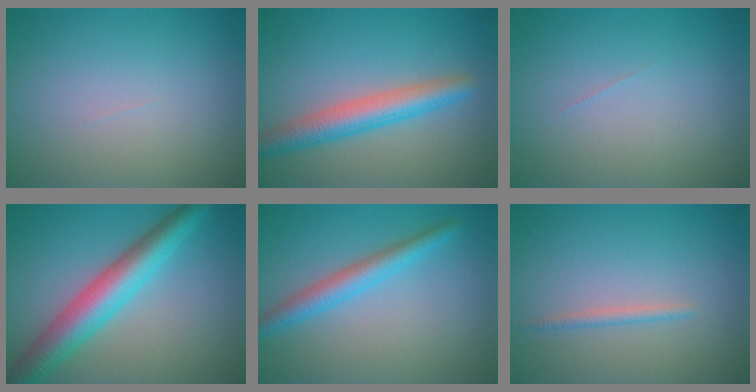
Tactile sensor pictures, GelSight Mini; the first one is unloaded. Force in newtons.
{"total": 4.5, "press": 4.5, "slide": 0.2}
{"total": 0.0}
{"total": 6.6, "press": 6.6, "slide": 0.3}
{"total": 3.2, "press": 3.2, "slide": 0.2}
{"total": 1.0, "press": 1.0, "slide": 0.1}